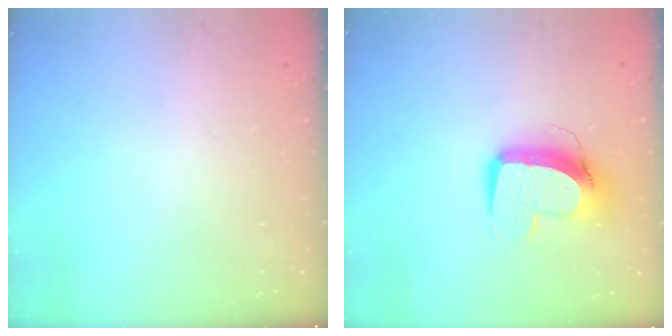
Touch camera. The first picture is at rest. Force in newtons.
{"total": 11.5, "press": 11.5, "slide": 1.4}